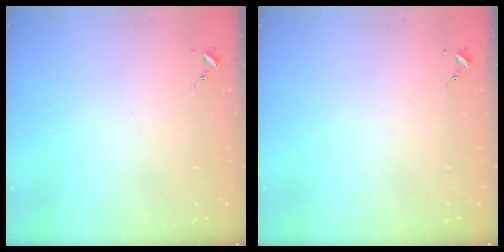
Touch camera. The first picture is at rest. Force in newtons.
{"total": 0.0}